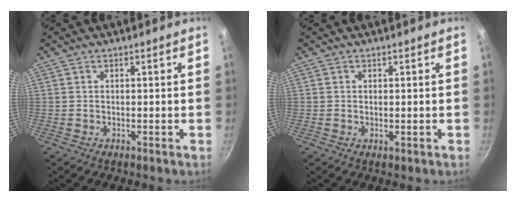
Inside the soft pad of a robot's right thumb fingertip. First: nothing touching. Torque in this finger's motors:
{"motor_torque": [-0.36, 0.08, -0.64, 0.04, -0.03]}